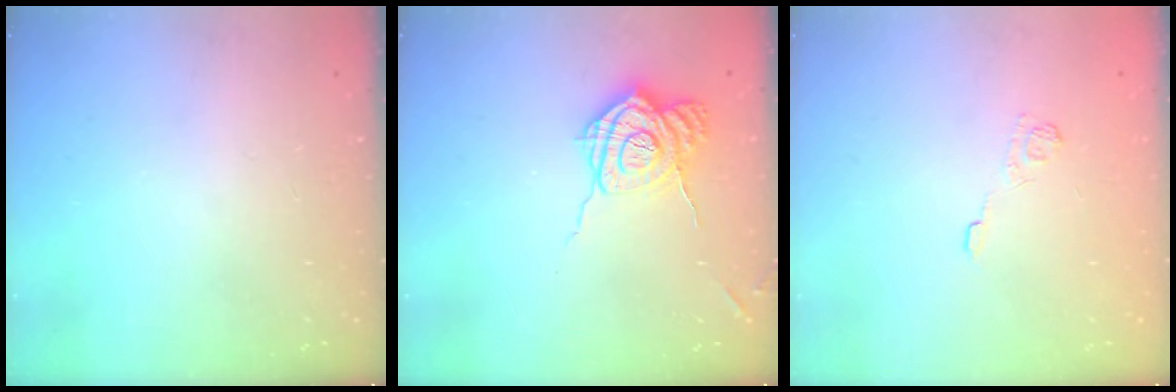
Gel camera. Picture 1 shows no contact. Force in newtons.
{"total": 14.0, "press": 13.9, "slide": 0.8}
{"total": 3.7, "press": 3.4, "slide": 1.5}